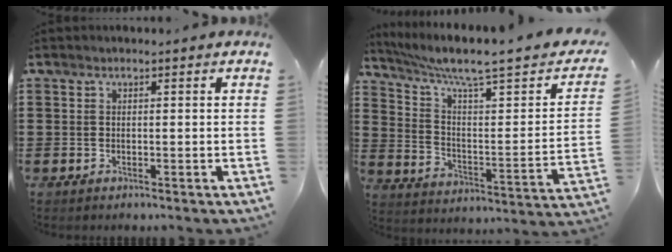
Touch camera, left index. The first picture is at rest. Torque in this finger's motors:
{"motor_torque": [1.07, -1.07, 0.22, 0.07]}